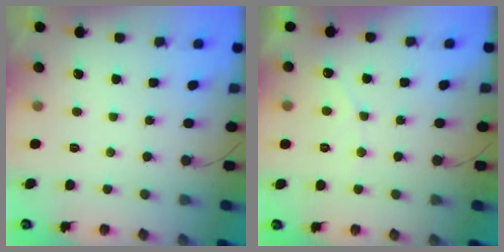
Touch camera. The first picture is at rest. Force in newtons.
{"total": 3.0, "press": 3.0, "slide": 0.1}